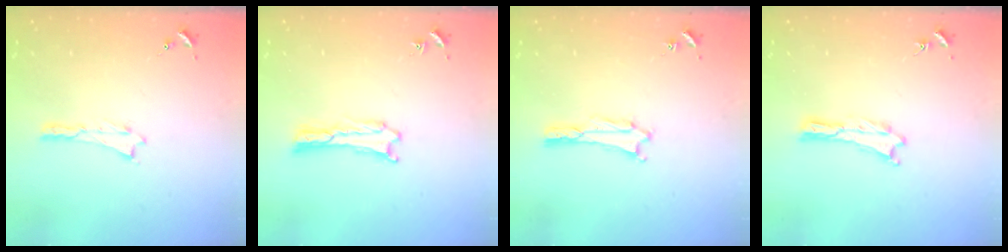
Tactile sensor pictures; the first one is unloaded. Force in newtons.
{"total": 0.8, "press": 0.8, "slide": 0.0}
{"total": 1.6, "press": 1.6, "slide": 0.2}
{"total": 0.0}